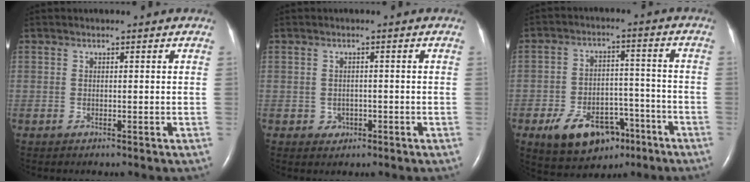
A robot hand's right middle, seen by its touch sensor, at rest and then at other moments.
{"total": 1.7, "force": [-0.6, 1.5, 0.5], "torque": [-0.008, 0.006, -0.003]}
{"total": 12.9, "force": [-7.4, 7.2, 7.7], "torque": [-0.123, 0.012, -0.108]}